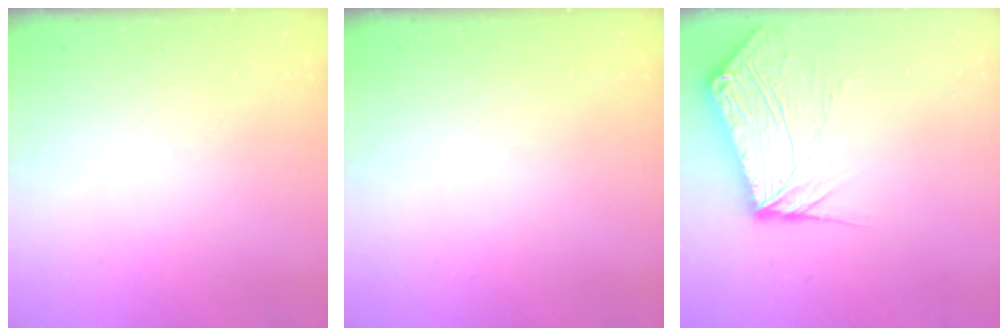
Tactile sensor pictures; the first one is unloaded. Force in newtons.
{"total": 0.0}
{"total": 11.2, "press": 11.1, "slide": 1.4}